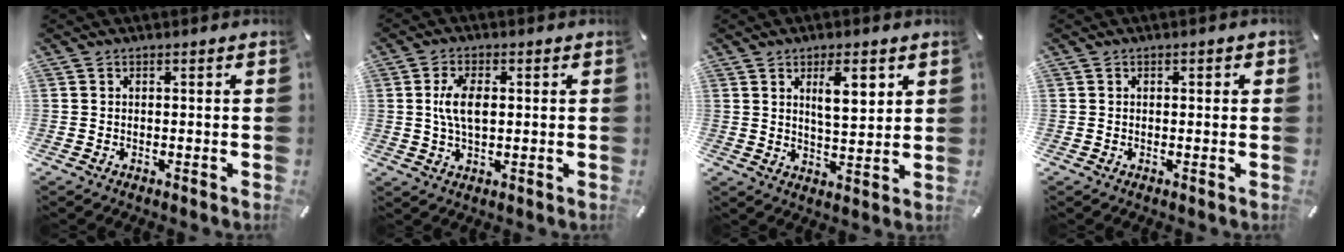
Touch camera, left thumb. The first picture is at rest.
{"total": 6.2, "force": [0.9, 3.4, 5.2], "torque": [-0.127, 0.004, 0.008]}
{"total": 8.8, "force": [4.4, 3.3, 6.8], "torque": [-0.104, -0.016, 0.070]}
{"total": 0.6, "force": [0.2, 0.3, 0.4], "torque": [-0.008, 0.005, 0.002]}